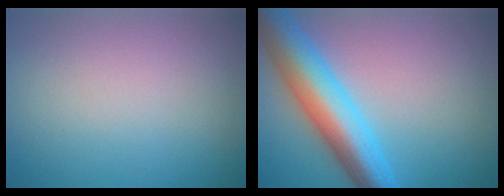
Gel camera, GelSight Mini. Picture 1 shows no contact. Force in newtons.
{"total": 8.5, "press": 8.5, "slide": 0.3}